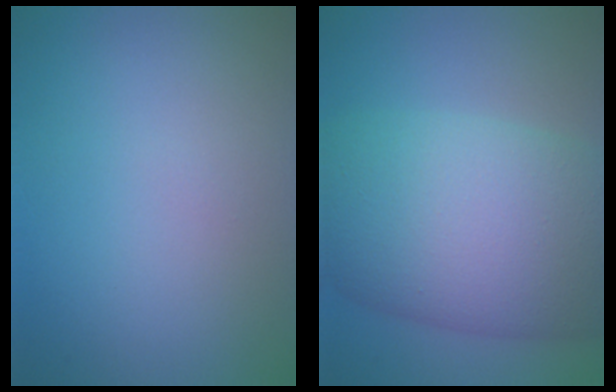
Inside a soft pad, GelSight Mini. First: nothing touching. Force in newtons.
{"total": 13.1, "press": 13.1, "slide": 0.3}